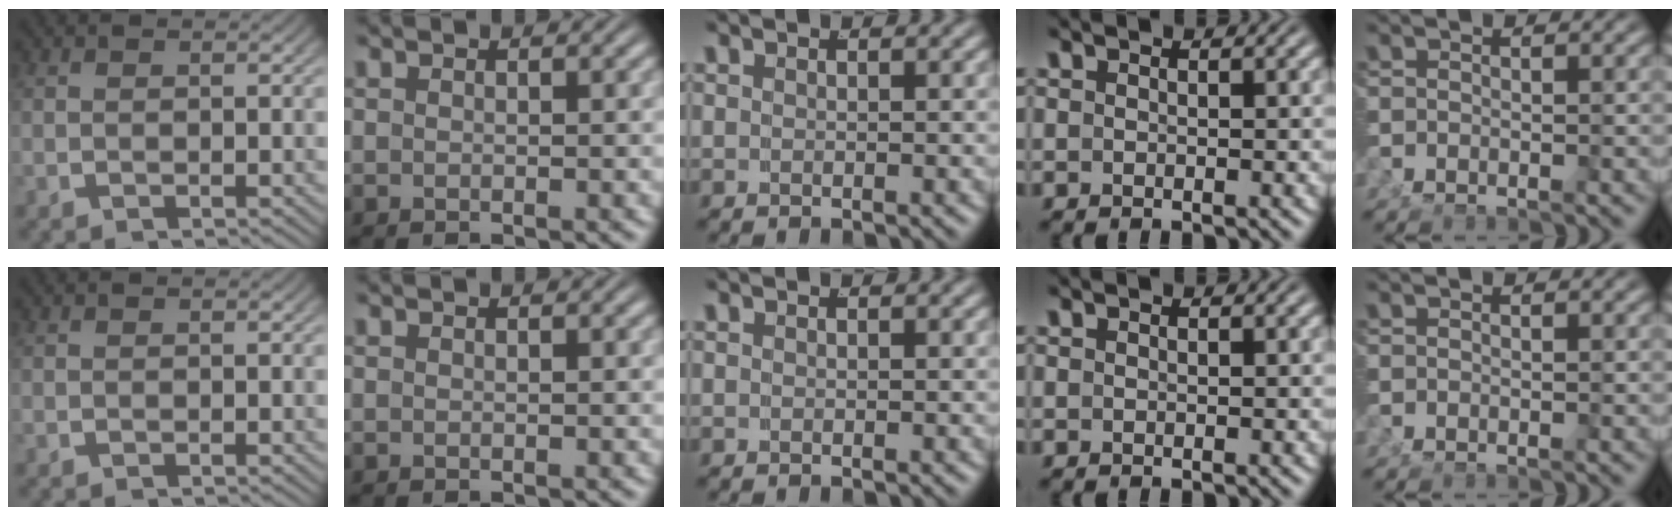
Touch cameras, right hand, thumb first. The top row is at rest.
{}